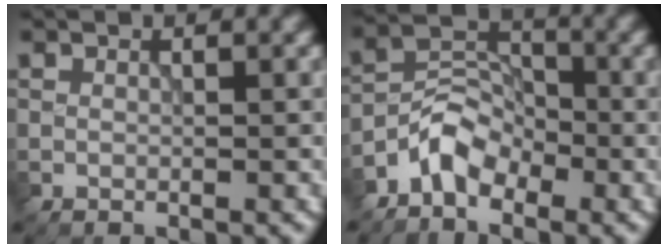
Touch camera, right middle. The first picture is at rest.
{"total": 3.5, "force": [-2.5, 2.0, 1.4], "torque": [-0.019, 0.011, -0.058]}